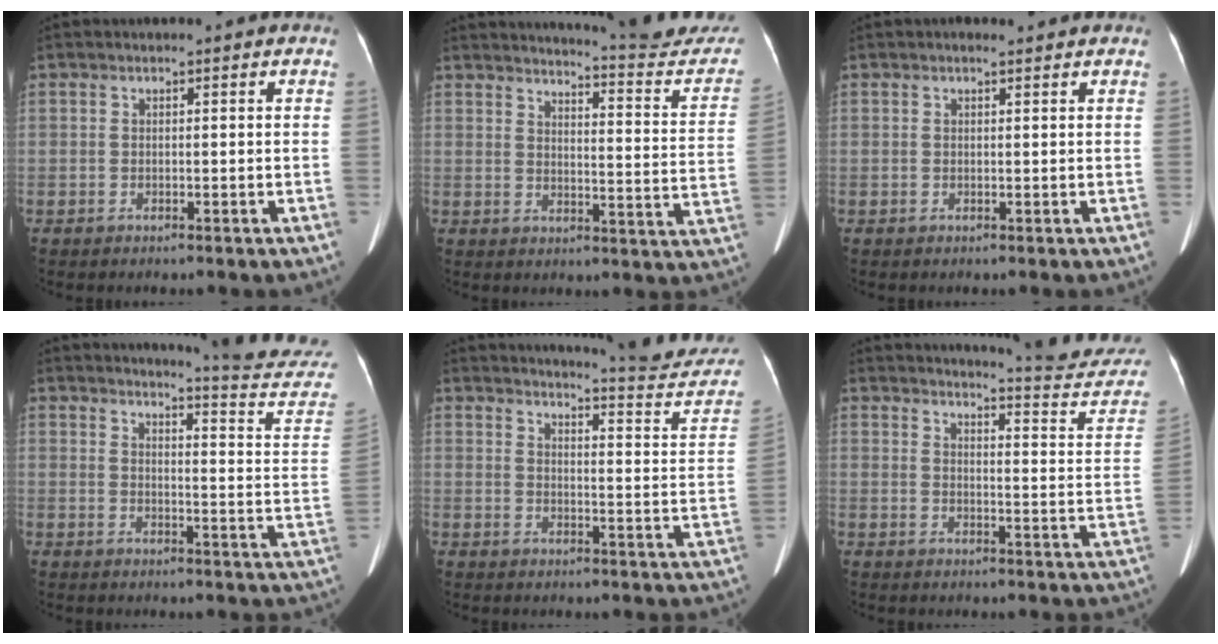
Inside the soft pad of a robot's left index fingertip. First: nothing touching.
{"total": 18.8, "force": [18.3, 0.7, 4.3], "torque": [-0.053, -0.104, 0.203]}
{"total": 1.1, "force": [0.9, 0.2, 0.6], "torque": [-0.015, 0.011, 0.015]}
{"total": 17.3, "force": [17.1, -1.1, 2.8], "torque": [-0.031, -0.138, 0.181]}
{"total": 19.3, "force": [18.5, 1.3, 5.3], "torque": [-0.065, -0.085, 0.212]}
{"total": 18.9, "force": [18.4, 1.1, 4.4], "torque": [-0.052, -0.099, 0.202]}